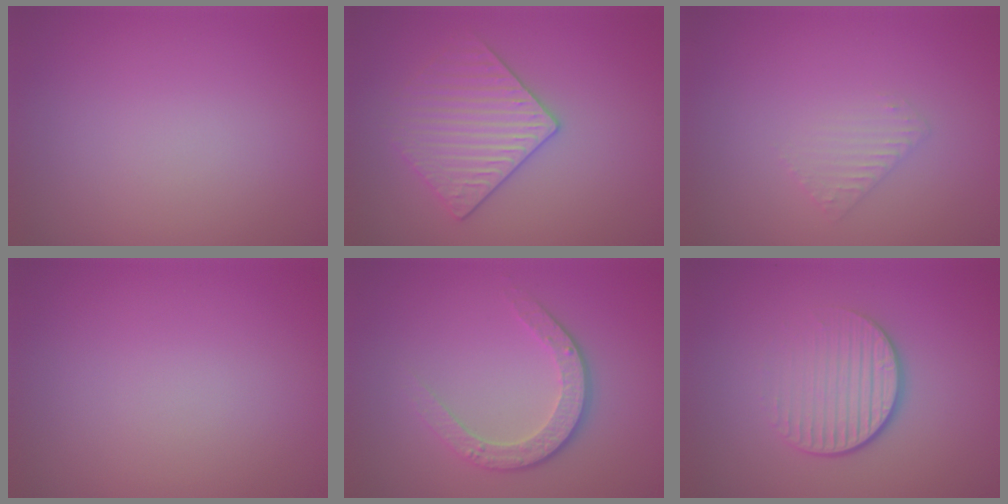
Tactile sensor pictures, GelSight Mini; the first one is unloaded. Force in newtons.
{"total": 3.3, "press": 3.3, "slide": 0.2}
{"total": 1.3, "press": 1.3, "slide": 0.3}
{"total": 0.0}
{"total": 3.5, "press": 2.6, "slide": 2.3}
{"total": 4.1, "press": 2.6, "slide": 3.2}